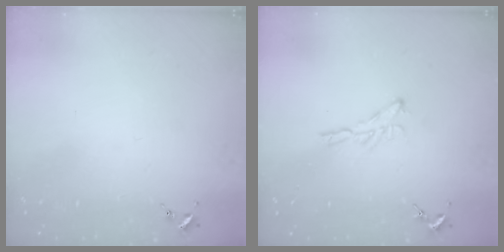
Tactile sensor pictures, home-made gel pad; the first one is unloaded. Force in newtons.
{"total": 6.1, "press": 6.1, "slide": 0.3}